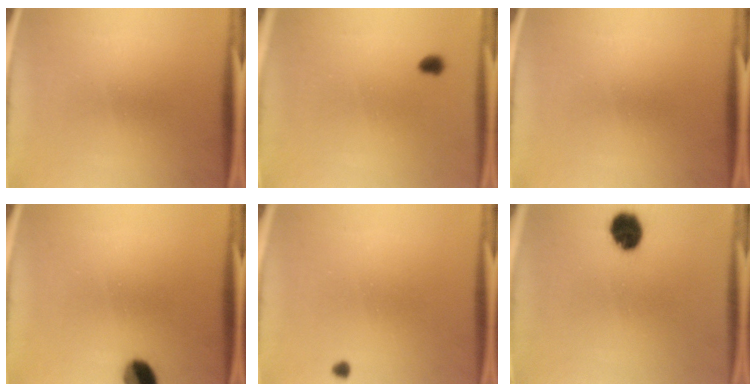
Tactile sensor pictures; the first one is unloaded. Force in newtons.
{"total": 1.3}
{"total": 0.0}
{"total": 6.0}
{"total": 0.7}
{"total": 7.5}